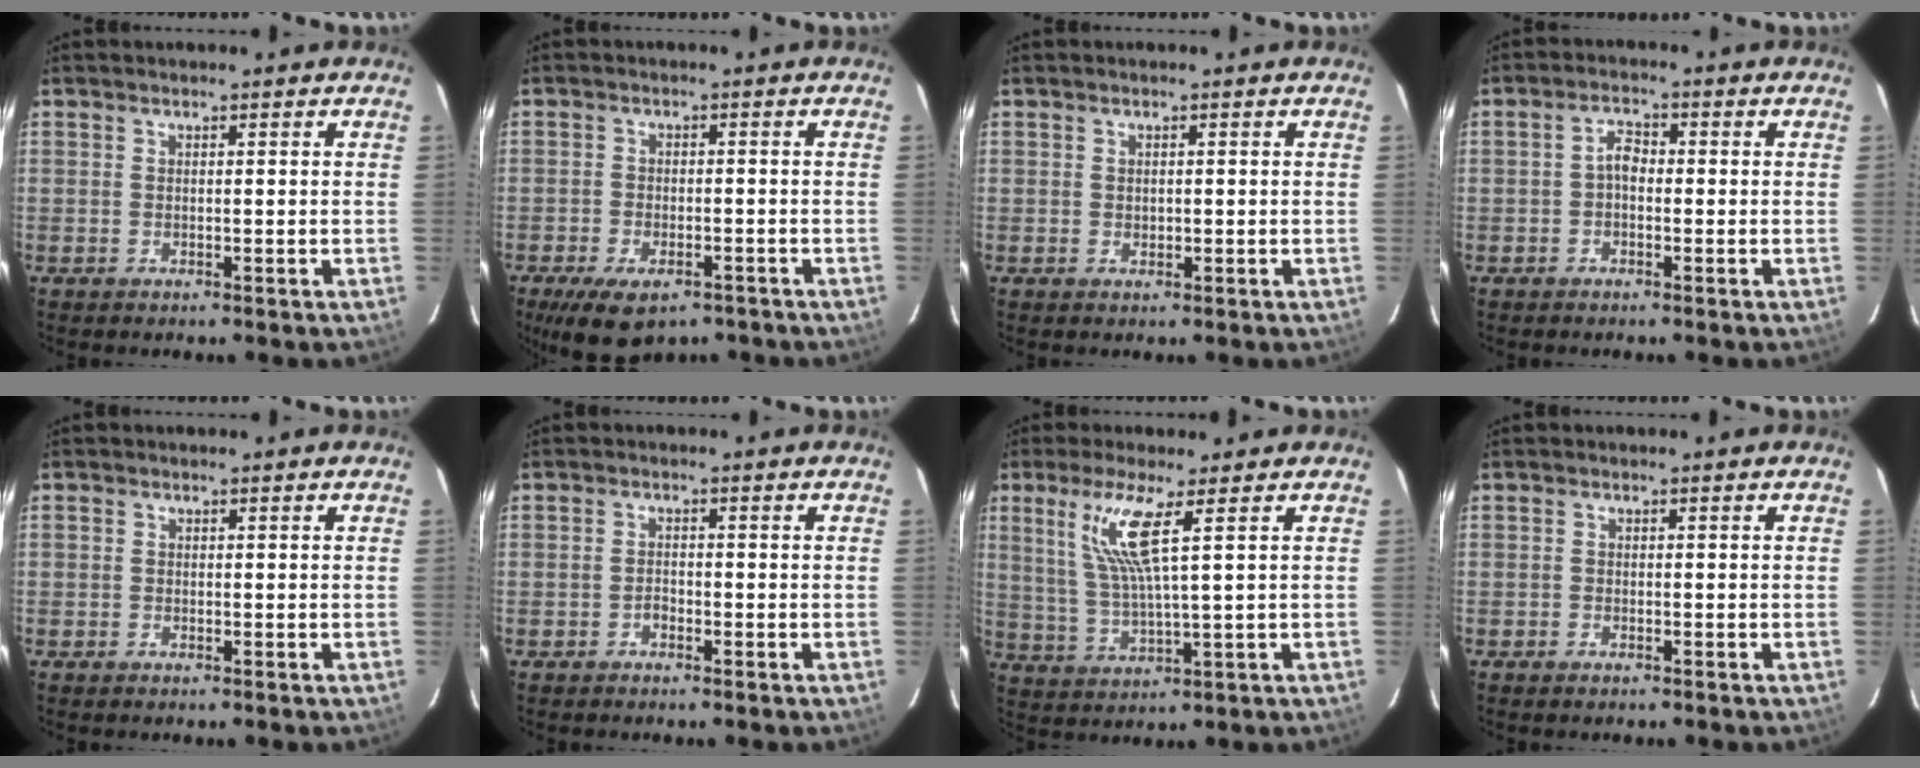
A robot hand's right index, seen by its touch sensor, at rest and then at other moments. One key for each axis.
{"total": 10.5, "fx": -7.0, "fy": 5.0, "fz": 6.0, "tx": -0.127, "ty": -0.023, "tz": -0.106}
{"total": 1.0, "fx": 0.0, "fy": 0.9, "fz": 0.5, "tx": -0.004, "ty": 0.000, "tz": 0.002}
{"total": 2.5, "fx": -0.6, "fy": 1.6, "fz": 1.8, "tx": -0.034, "ty": 0.010, "tz": -0.013}
{"total": 0.6, "fx": -0.3, "fy": 0.5, "fz": 0.0, "tx": 0.000, "ty": -0.002, "tz": -0.008}
{"total": 1.3, "fx": -0.9, "fy": 0.7, "fz": 0.6, "tx": -0.011, "ty": 0.004, "tz": -0.016}
{"total": 8.7, "fx": 3.8, "fy": 0.2, "fz": 7.8, "tx": -0.163, "ty": -0.007, "tz": 0.083}
{"total": 0.7, "fx": -0.6, "fy": 0.4, "fz": 0.1, "tx": -0.005, "ty": 0.000, "tz": -0.012}